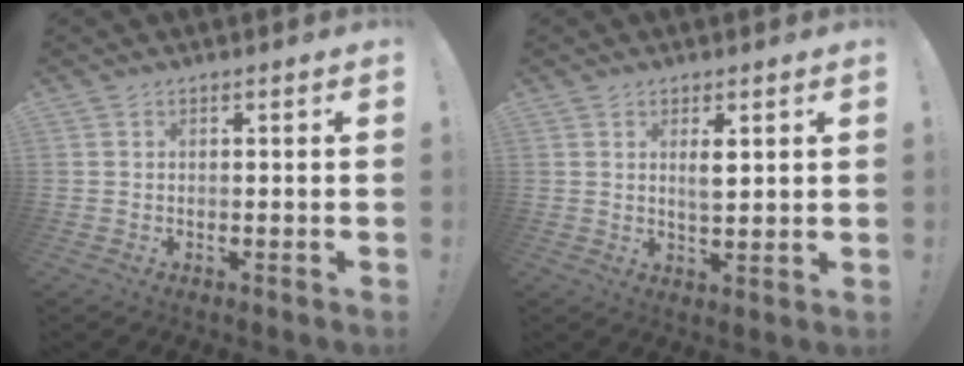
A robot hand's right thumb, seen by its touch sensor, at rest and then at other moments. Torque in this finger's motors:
{"motor_torque": [0.17, 0.49, 0.08, -0.02, 0.20]}